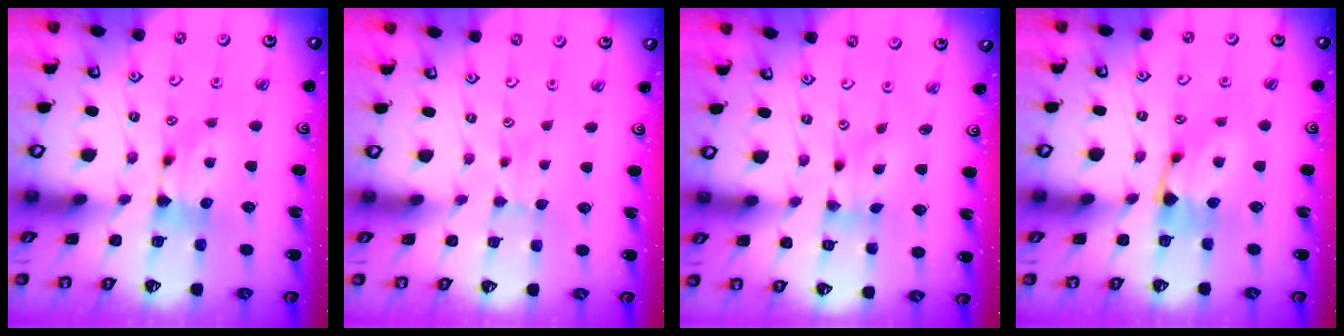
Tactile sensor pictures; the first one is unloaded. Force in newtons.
{"total": 2.4, "press": 2.3, "slide": 0.5}
{"total": 1.7, "press": 1.0, "slide": 1.3}
{"total": 1.2, "press": 0.4, "slide": 1.1}